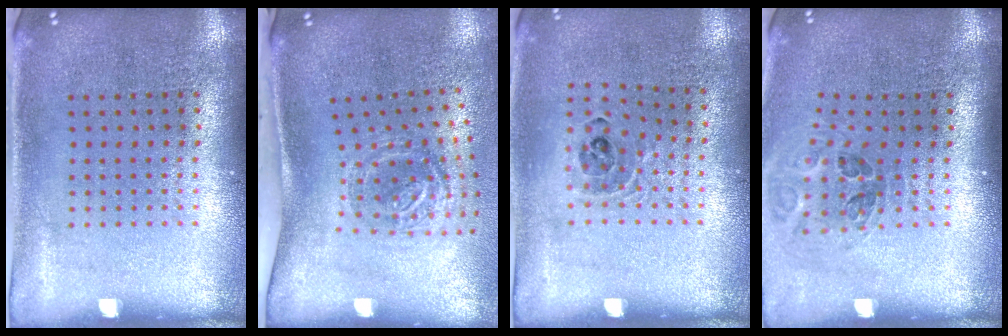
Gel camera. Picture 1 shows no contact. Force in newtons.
{"total": 1.9, "press": 1.2, "slide": 1.5}
{"total": 0.8, "press": 0.8, "slide": 0.2}
{"total": 1.2, "press": 1.1, "slide": 0.4}